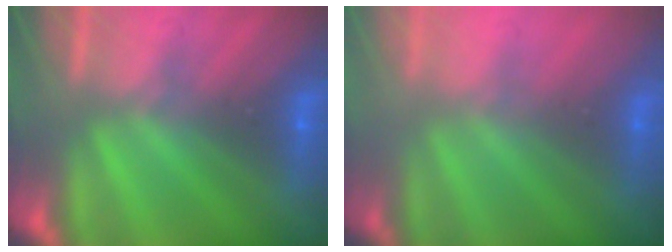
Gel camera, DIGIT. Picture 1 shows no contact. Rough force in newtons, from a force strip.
{"total": 2.5}